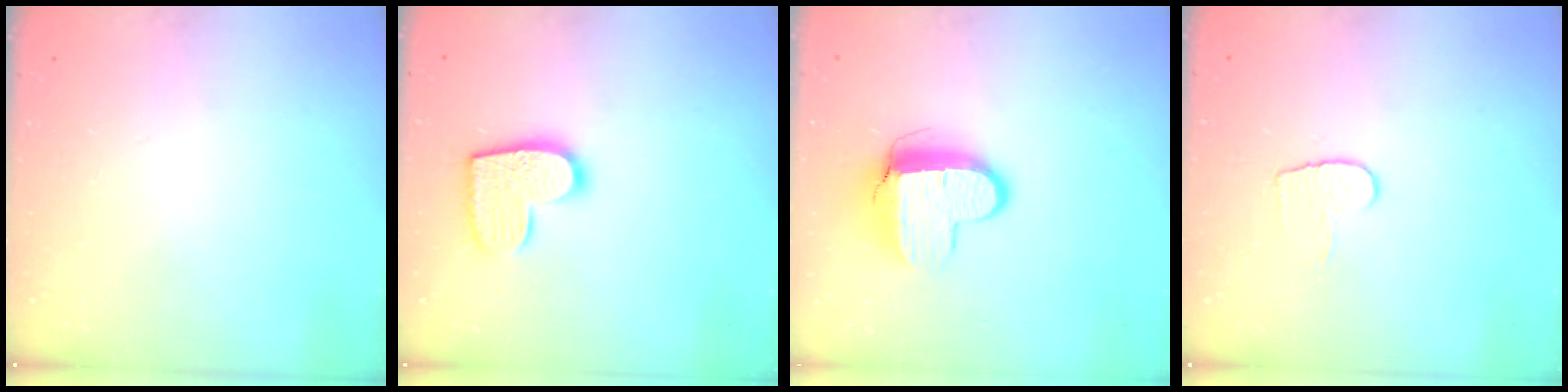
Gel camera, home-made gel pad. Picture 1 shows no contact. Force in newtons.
{"total": 12.1, "press": 12.0, "slide": 0.6}
{"total": 9.9, "press": 9.8, "slide": 0.9}
{"total": 6.6, "press": 6.6, "slide": 0.6}